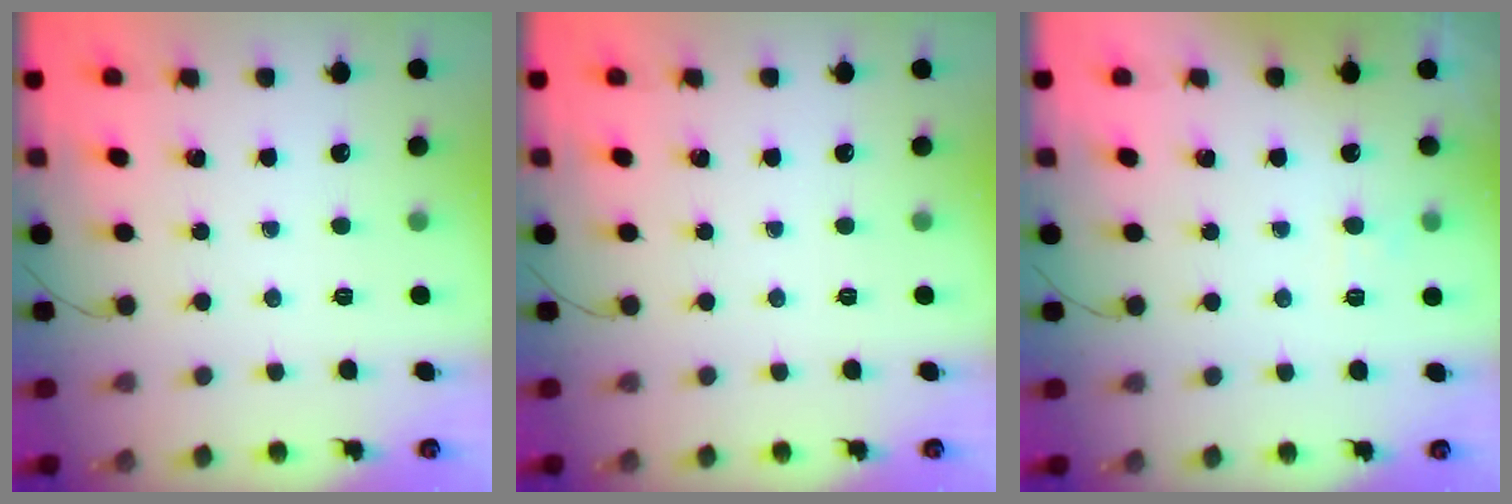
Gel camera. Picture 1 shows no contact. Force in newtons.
{"total": 0.0}
{"total": 2.6, "press": 2.2, "slide": 1.4}